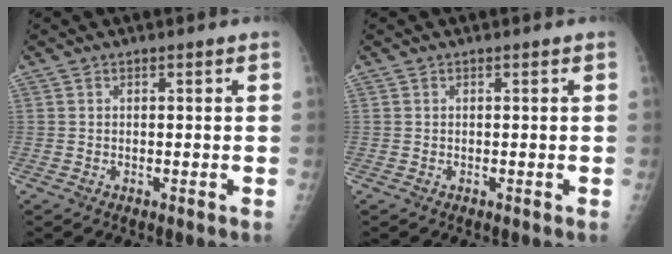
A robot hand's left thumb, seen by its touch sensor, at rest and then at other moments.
{"total": 0.0}